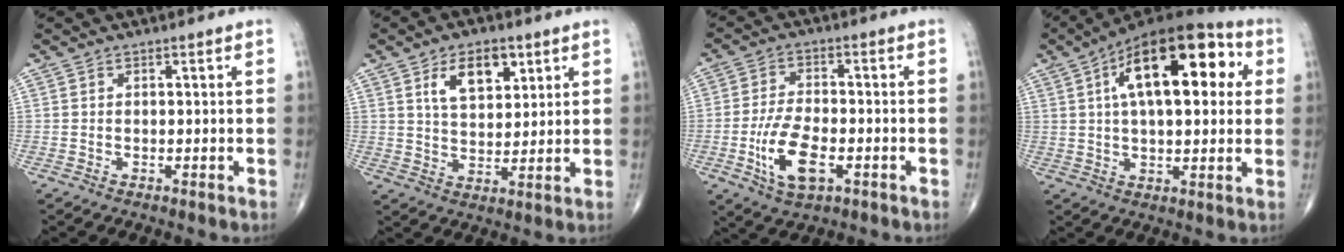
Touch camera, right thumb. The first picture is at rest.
{"total": 9.1, "force": [4.2, 5.1, 6.3], "torque": [-0.081, -0.020, 0.074]}
{"total": 10.1, "force": [-3.2, 4.8, 8.2], "torque": [-0.159, 0.008, -0.056]}
{"total": 22.3, "force": [6.2, 10.1, 18.8], "torque": [-0.274, 0.021, 0.087]}